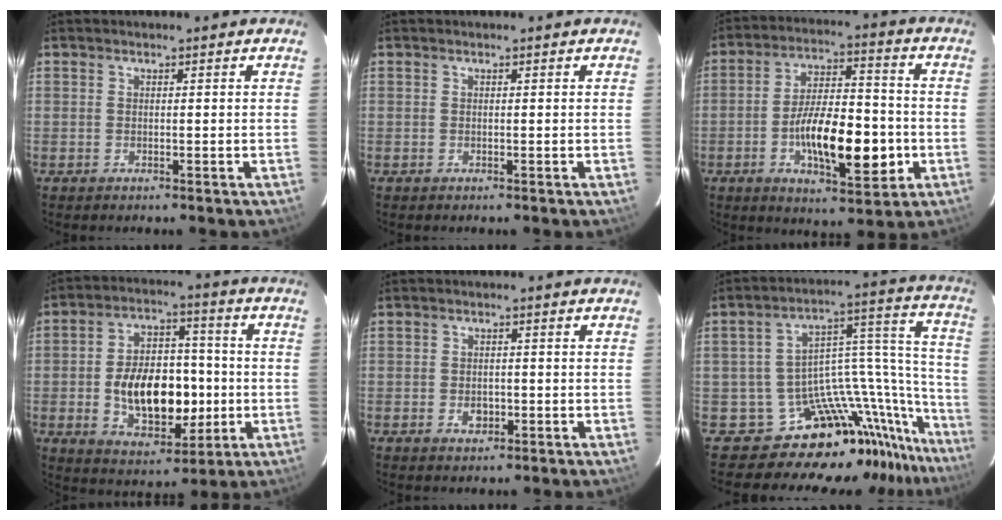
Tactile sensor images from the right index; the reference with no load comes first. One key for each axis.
{"total": 0.0}
{"total": 15.4, "fx": -4.2, "fy": 5.8, "fz": 13.6, "tx": -0.242, "ty": 0.003, "tz": -0.062}
{"total": 16.2, "fx": -2.5, "fy": 9.8, "fz": 12.6, "tx": -0.234, "ty": 0.017, "tz": -0.023}
{"total": 2.7, "fx": -0.9, "fy": 2.0, "fz": 1.4, "tx": -0.026, "ty": 0.002, "tz": -0.011}
{"total": 18.8, "fx": -17.4, "fy": 5.7, "fz": 4.3, "tx": 0.014, "ty": 0.064, "tz": -0.286}